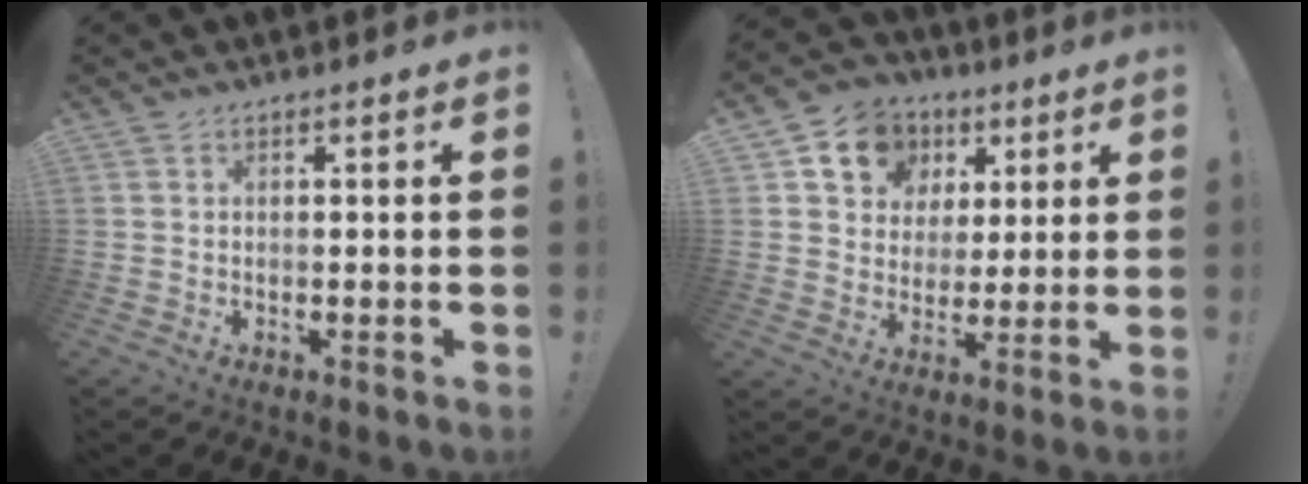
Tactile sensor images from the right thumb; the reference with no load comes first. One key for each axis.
{"total": 11.6, "fx": 4.7, "fy": 9.9, "fz": 3.9, "tx": -0.057, "ty": -0.022, "tz": 0.093}